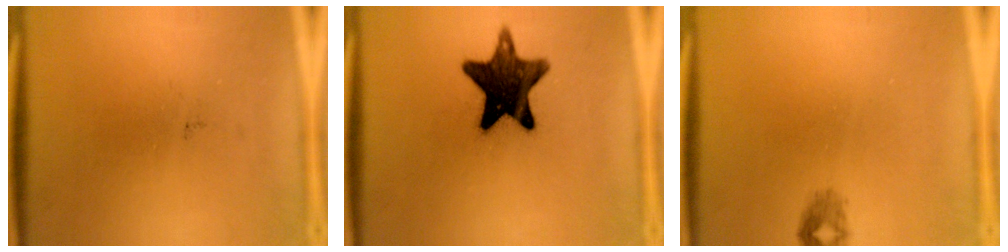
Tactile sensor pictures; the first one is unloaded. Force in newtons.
{"total": 14.2}
{"total": 1.2}